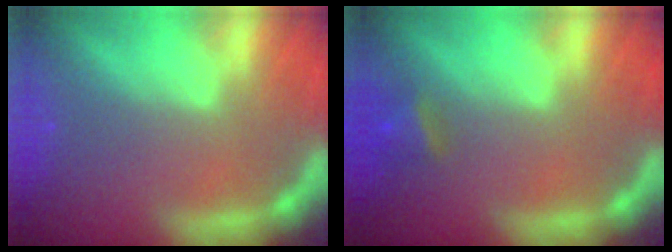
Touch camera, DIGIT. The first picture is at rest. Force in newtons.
{"total": 2.4}